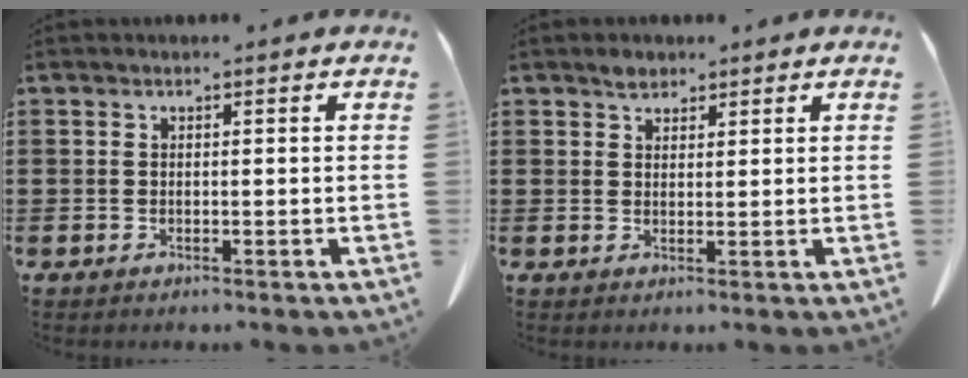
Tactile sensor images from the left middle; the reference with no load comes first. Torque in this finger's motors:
{"motor_torque": [0.01, 0.00, 0.00, 0.02]}